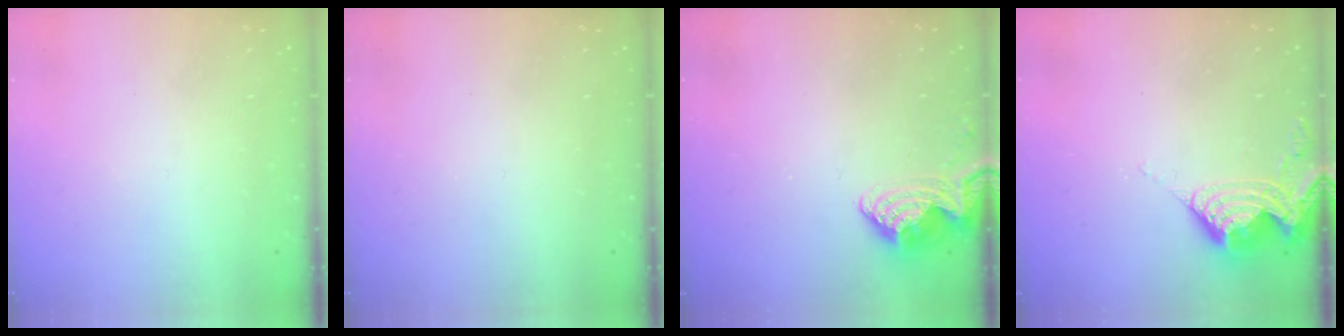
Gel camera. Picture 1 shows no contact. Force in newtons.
{"total": 0.0}
{"total": 9.1, "press": 9.1, "slide": 0.5}
{"total": 9.6, "press": 9.5, "slide": 1.4}